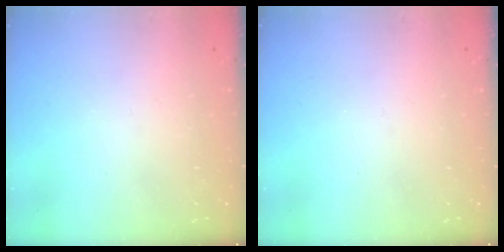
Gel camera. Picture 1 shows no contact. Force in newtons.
{"total": 0.0}